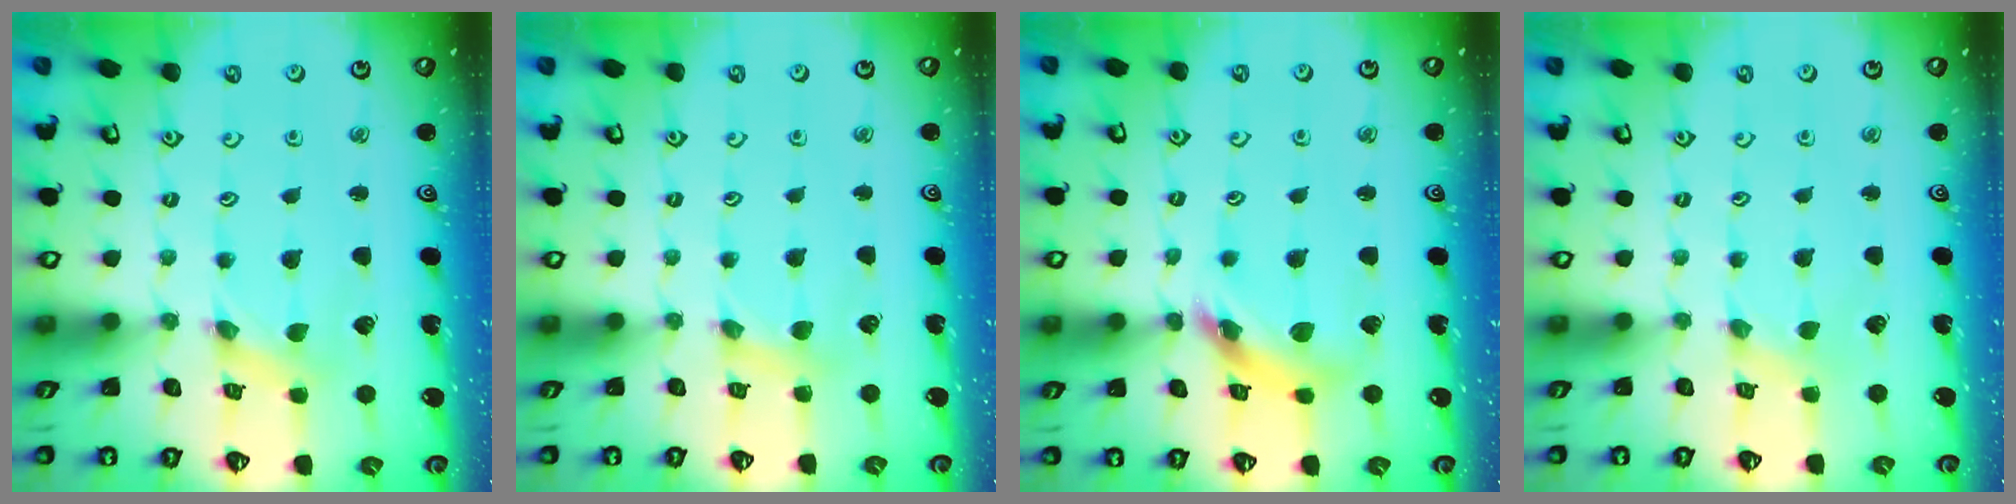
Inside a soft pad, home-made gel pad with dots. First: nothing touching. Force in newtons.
{"total": 3.8, "press": 3.8, "slide": 0.6}
{"total": 11.1, "press": 11.0, "slide": 1.1}
{"total": 0.0}